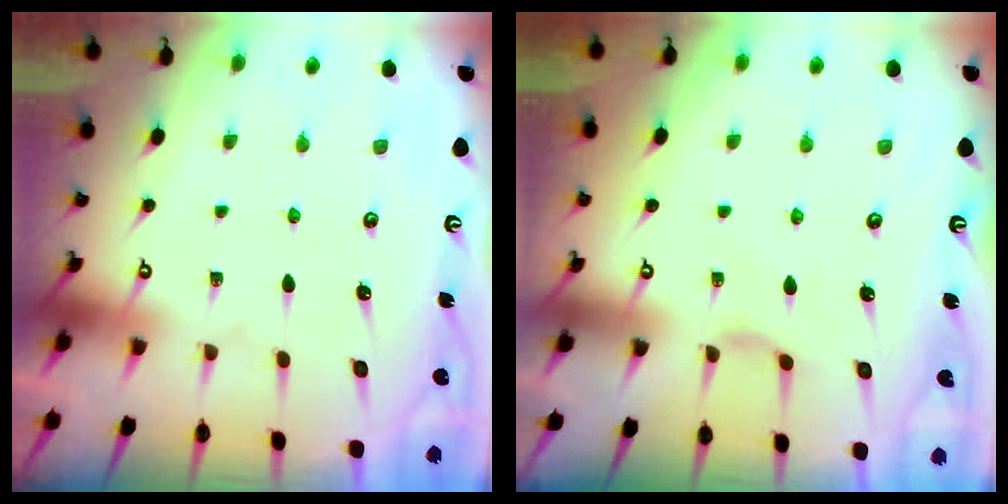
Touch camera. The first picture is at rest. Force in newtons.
{"total": 2.7, "press": 2.7, "slide": 0.6}